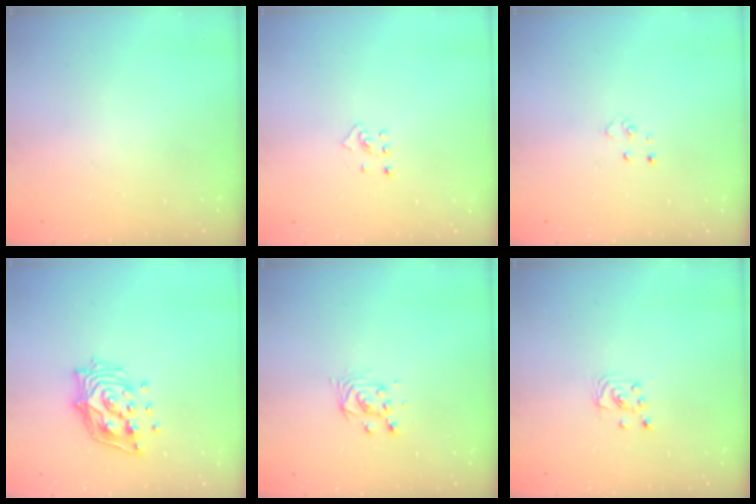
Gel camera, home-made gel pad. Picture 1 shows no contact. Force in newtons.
{"total": 2.5, "press": 2.4, "slide": 0.8}
{"total": 4.0, "press": 4.0, "slide": 0.4}
{"total": 14.0, "press": 13.9, "slide": 1.3}
{"total": 4.1, "press": 4.1, "slide": 0.3}
{"total": 2.0, "press": 2.0, "slide": 0.2}